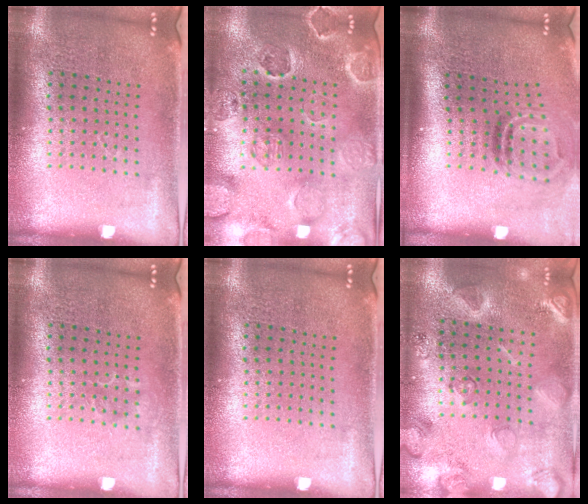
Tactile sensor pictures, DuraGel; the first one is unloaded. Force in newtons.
{"total": 2.6, "press": 2.4, "slide": 0.8}
{"total": 2.0, "press": 1.2, "slide": 1.6}
{"total": 0.9, "press": 0.8, "slide": 0.2}
{"total": 0.0}
{"total": 2.3, "press": 2.3, "slide": 0.1}